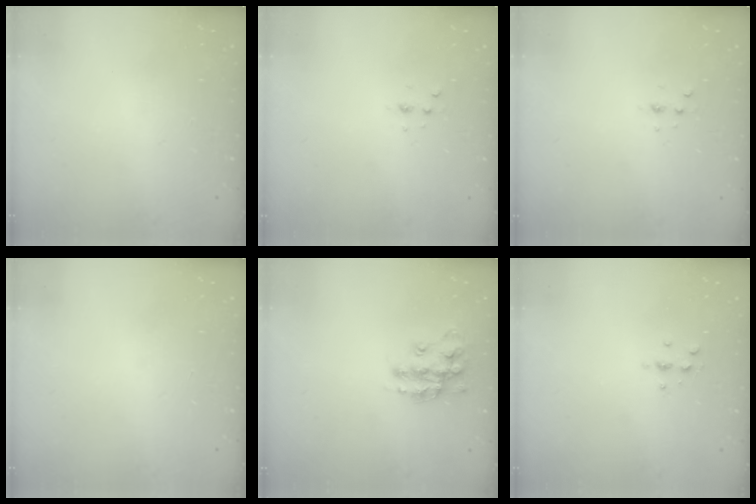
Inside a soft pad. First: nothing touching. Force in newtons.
{"total": 2.8, "press": 2.8, "slide": 0.7}
{"total": 2.8, "press": 2.8, "slide": 0.7}
{"total": 0.0}
{"total": 13.8, "press": 13.8, "slide": 0.8}
{"total": 3.3, "press": 3.2, "slide": 0.4}